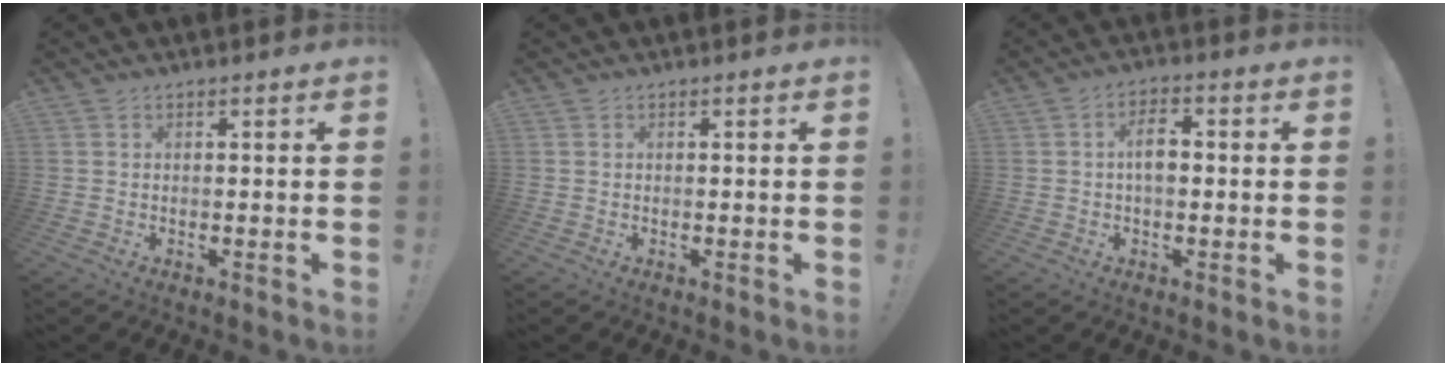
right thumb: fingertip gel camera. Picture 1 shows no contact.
{"total": 0.0}
{"total": 5.8, "force": [0.2, 3.5, 4.6], "torque": [-0.077, 0.010, -0.002]}